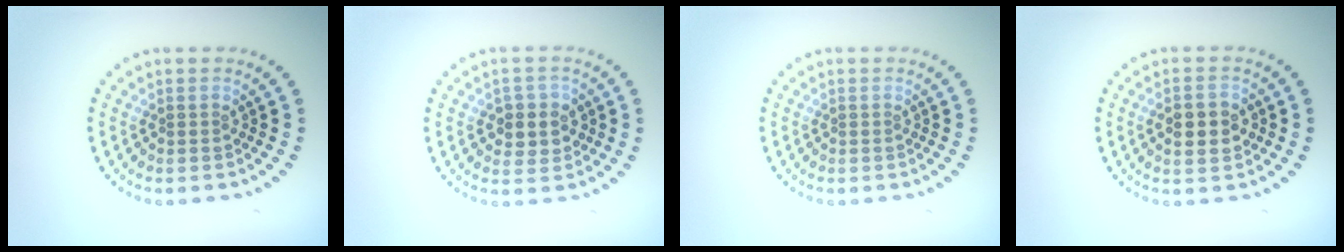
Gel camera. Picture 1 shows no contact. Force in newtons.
{"total": 3.0, "press": 2.8, "slide": 0.9}
{"total": 0.0}
{"total": 4.0, "press": 4.0, "slide": 0.1}